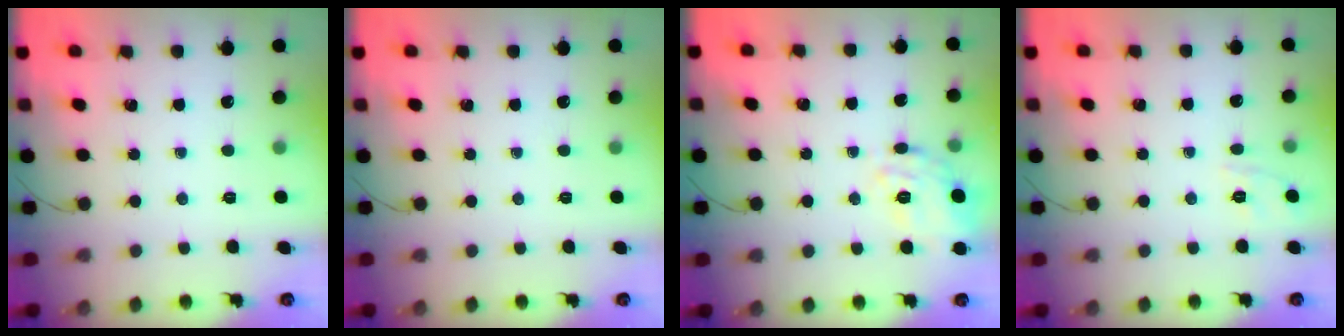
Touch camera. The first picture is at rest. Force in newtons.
{"total": 0.0}
{"total": 9.4, "press": 9.4, "slide": 0.8}
{"total": 1.8, "press": 0.3, "slide": 1.8}